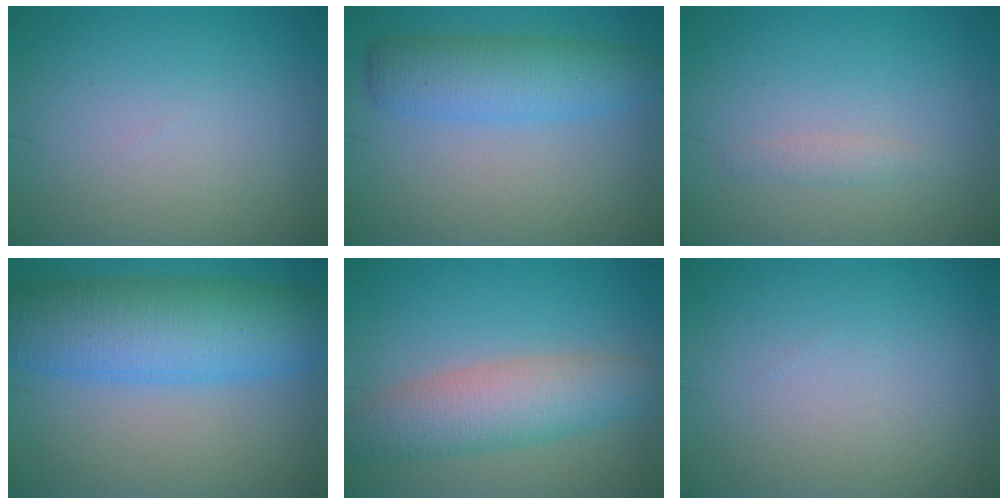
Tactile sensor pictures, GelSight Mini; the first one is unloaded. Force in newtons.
{"total": 4.9, "press": 4.8, "slide": 0.1}
{"total": 0.9, "press": 0.9, "slide": 0.1}
{"total": 9.9, "press": 9.9, "slide": 0.3}
{"total": 5.7, "press": 5.6, "slide": 0.3}
{"total": 0.0}